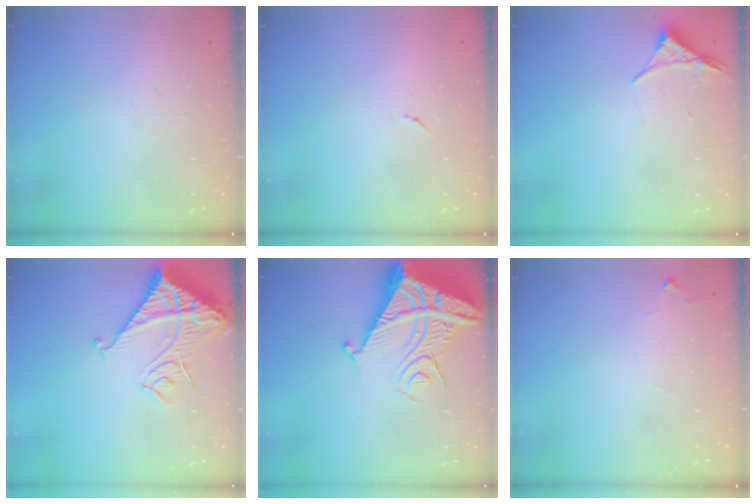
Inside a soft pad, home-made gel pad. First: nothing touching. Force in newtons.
{"total": 3.3, "press": 3.3, "slide": 0.1}
{"total": 3.4, "press": 3.4, "slide": 0.6}
{"total": 15.6, "press": 15.4, "slide": 1.8}
{"total": 13.1, "press": 13.0, "slide": 1.6}
{"total": 4.4, "press": 4.4, "slide": 0.7}